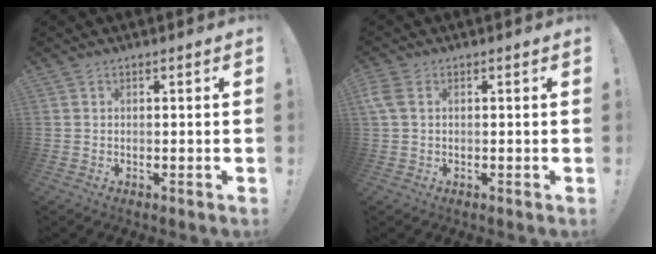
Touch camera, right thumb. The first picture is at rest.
{"total": 3.8, "force": [1.0, 2.3, 2.8], "torque": [-0.076, 0.005, 0.019]}